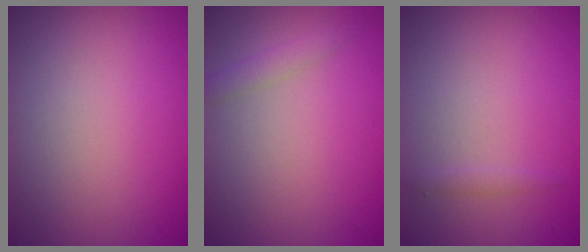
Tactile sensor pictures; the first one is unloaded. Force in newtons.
{"total": 1.2, "press": 1.2, "slide": 0.2}
{"total": 0.6, "press": 0.6, "slide": 0.0}